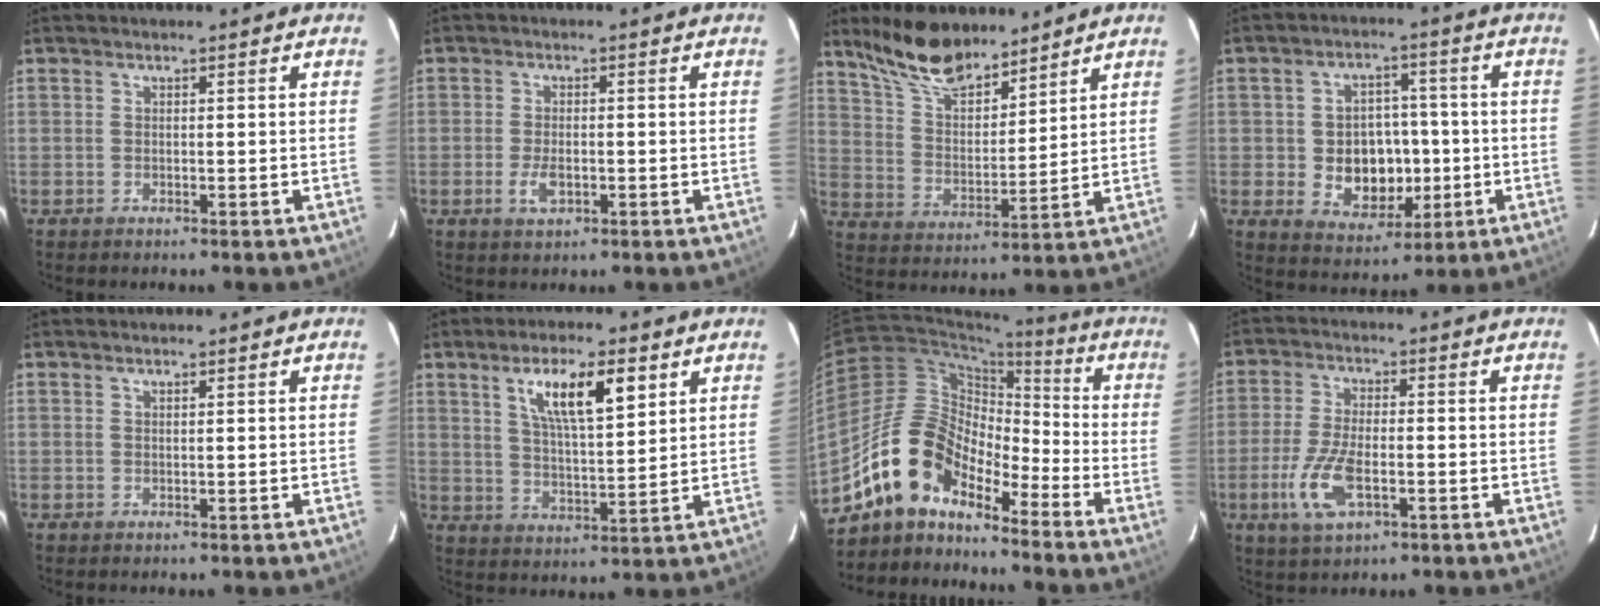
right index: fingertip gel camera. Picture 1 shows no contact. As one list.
[{"total": 3.6, "force": [-1.3, 1.9, 2.9], "torque": [-0.061, -0.003, -0.022]}, {"total": 13.3, "force": [10.9, 4.6, 6.1], "torque": [-0.114, 0.010, 0.206]}, {"total": 10.2, "force": [-1.7, 8.1, 6.0], "torque": [-0.123, 0.010, -0.007]}, {"total": 0.5, "force": [0.5, -0.1, 0.2], "torque": [-0.008, -0.002, 0.008]}, {"total": 10.7, "force": [5.3, 2.7, 8.9], "torque": [-0.152, 0.006, 0.095]}, {"total": 12.9, "force": [-10.4, 5.4, 5.4], "torque": [-0.095, 0.023, -0.202]}, {"total": 9.2, "force": [-3.2, 3.9, 7.8], "torque": [-0.172, -0.008, -0.059]}]